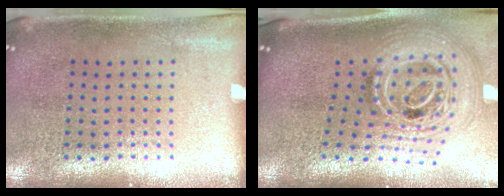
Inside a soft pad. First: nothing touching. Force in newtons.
{"total": 2.9, "press": 1.9, "slide": 2.1}